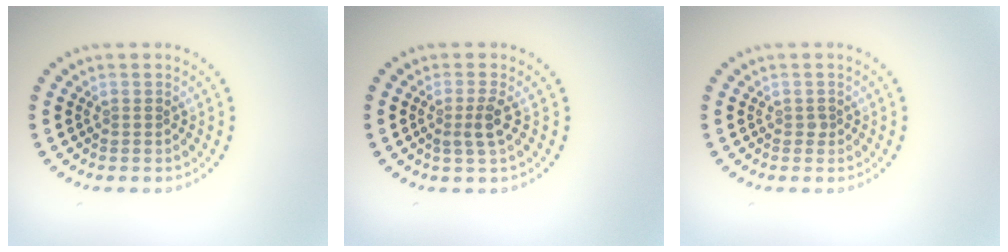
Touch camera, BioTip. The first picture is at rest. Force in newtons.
{"total": 1.8, "press": 1.5, "slide": 1.1}
{"total": 0.6, "press": 0.5, "slide": 0.3}